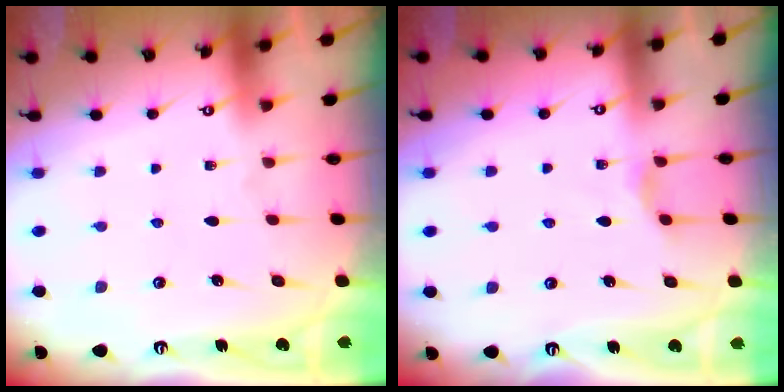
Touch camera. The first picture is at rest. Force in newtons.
{"total": 2.4, "press": 2.4, "slide": 0.4}